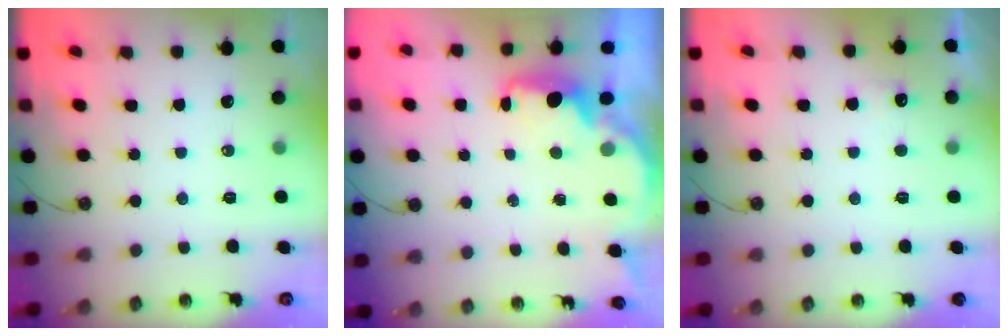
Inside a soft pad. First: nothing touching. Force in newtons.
{"total": 2.4, "press": 2.3, "slide": 0.8}
{"total": 3.0, "press": 2.8, "slide": 1.0}